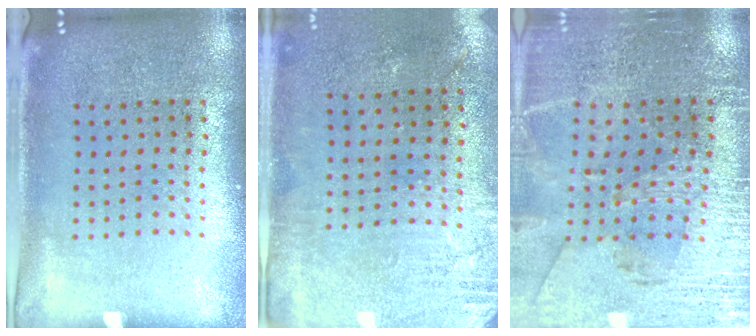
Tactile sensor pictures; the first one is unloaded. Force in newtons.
{"total": 2.8, "press": 2.3, "slide": 1.6}
{"total": 2.9, "press": 2.8, "slide": 0.8}